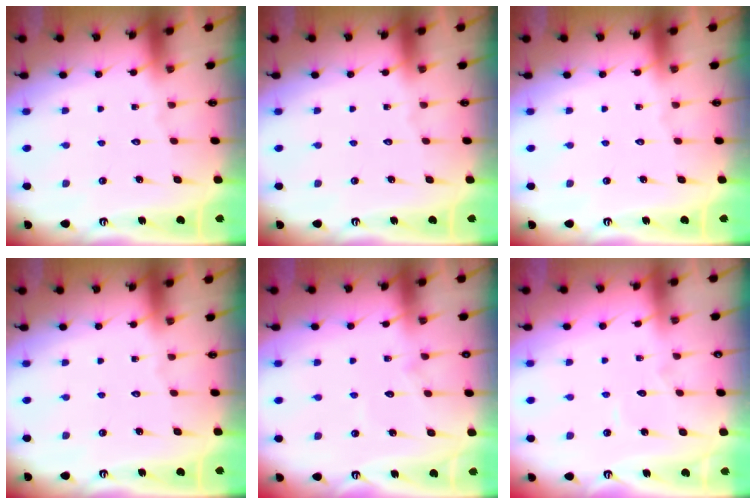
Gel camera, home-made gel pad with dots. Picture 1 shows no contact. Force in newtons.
{"total": 0.0}
{"total": 0.0}
{"total": 0.0}
{"total": 7.8, "press": 7.8, "slide": 0.6}
{"total": 4.3, "press": 4.3, "slide": 0.4}